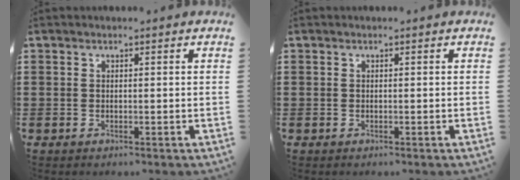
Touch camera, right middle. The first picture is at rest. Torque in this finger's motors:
{"motor_torque": [0.31, 0.13, 0.08, 0.01]}